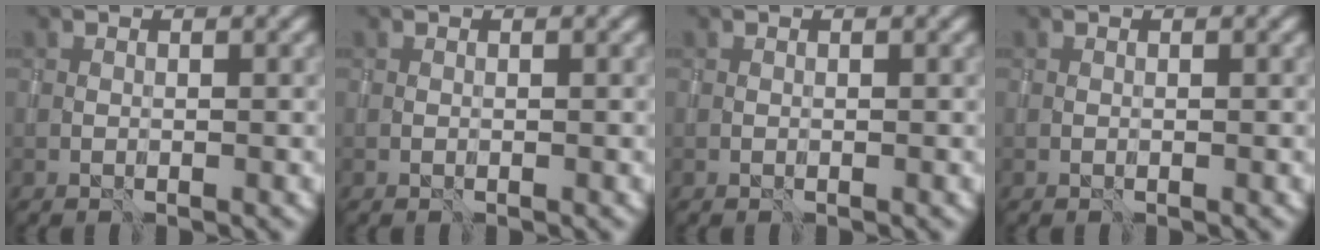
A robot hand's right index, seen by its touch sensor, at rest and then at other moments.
{"total": 0.0}
{"total": 0.0}
{"total": 0.0}